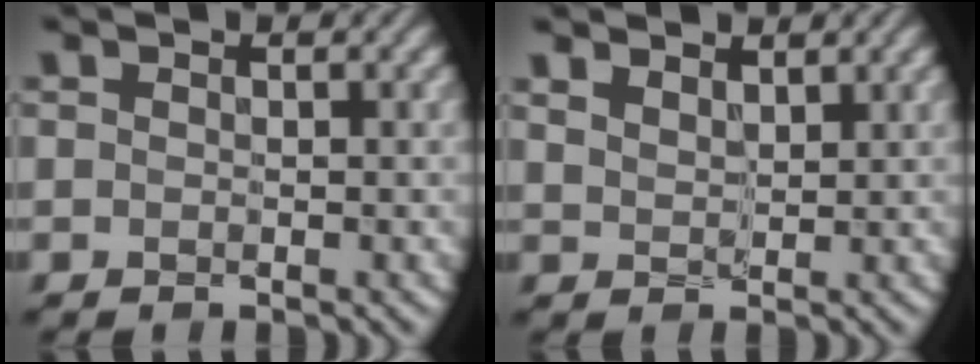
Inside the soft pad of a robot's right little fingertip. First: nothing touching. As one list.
[{"total": 4.0, "force": [3.0, 1.8, 1.8], "torque": [-0.046, 0.007, 0.045]}]